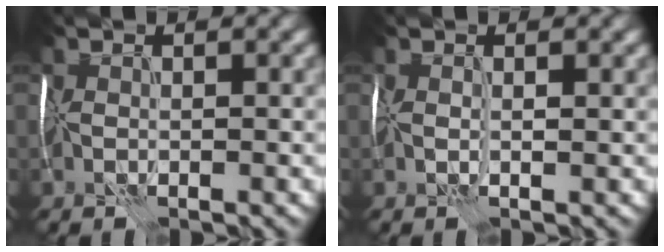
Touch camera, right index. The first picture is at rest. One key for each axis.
{"total": 0.8, "fx": 0.7, "fy": -0.5, "fz": 0.0, "tx": -0.002, "ty": 0.000, "tz": 0.009}